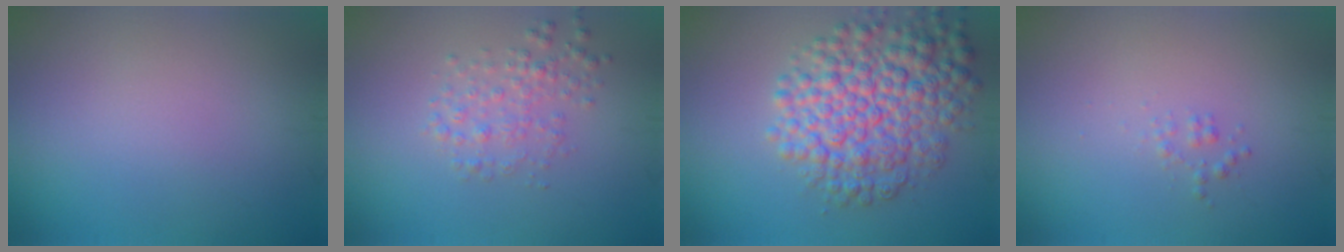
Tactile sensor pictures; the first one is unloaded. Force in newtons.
{"total": 2.3, "press": 2.3, "slide": 0.0}
{"total": 8.1, "press": 8.1, "slide": 0.2}
{"total": 0.7, "press": 0.7, "slide": 0.0}